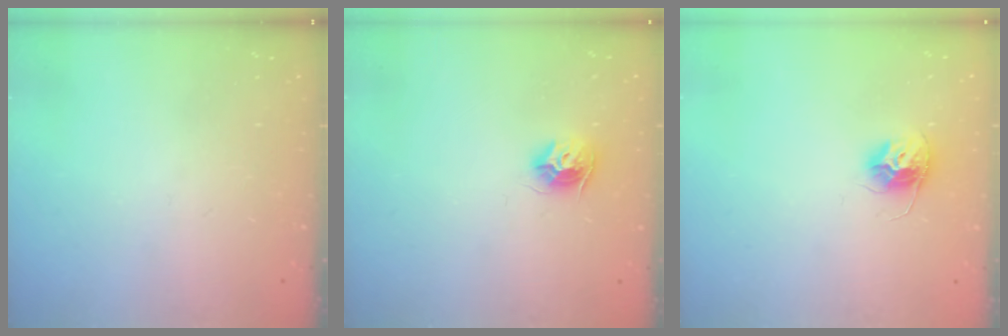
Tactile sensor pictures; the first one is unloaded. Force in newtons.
{"total": 8.8, "press": 8.8, "slide": 0.4}
{"total": 10.1, "press": 10.1, "slide": 0.7}